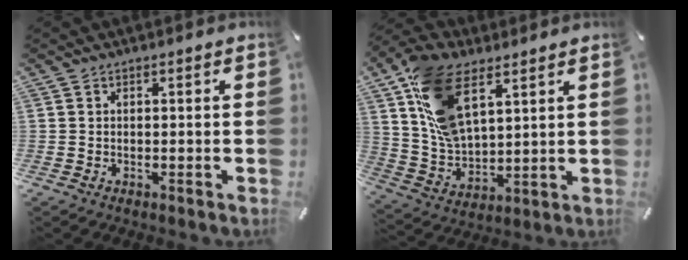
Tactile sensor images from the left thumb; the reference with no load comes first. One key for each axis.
{"total": 16.5, "fx": 8.1, "fy": 9.3, "fz": 11.0, "tx": -0.242, "ty": -0.020, "tz": 0.149}